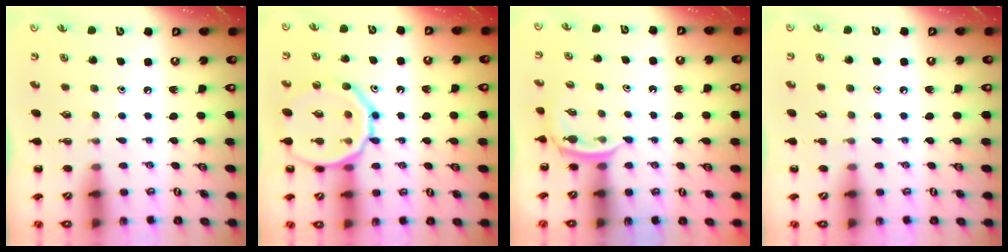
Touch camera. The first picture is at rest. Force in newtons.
{"total": 16.7, "press": 16.6, "slide": 1.9}
{"total": 3.6, "press": 3.4, "slide": 1.1}
{"total": 3.8, "press": 3.5, "slide": 1.3}